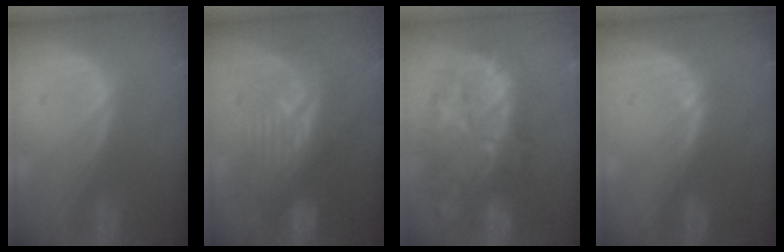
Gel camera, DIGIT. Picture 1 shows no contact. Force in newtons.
{"total": 8.0, "press": 7.8, "slide": 1.9}
{"total": 11.3, "press": 10.4, "slide": 4.3}
{"total": 0.8, "press": 0.6, "slide": 0.6}